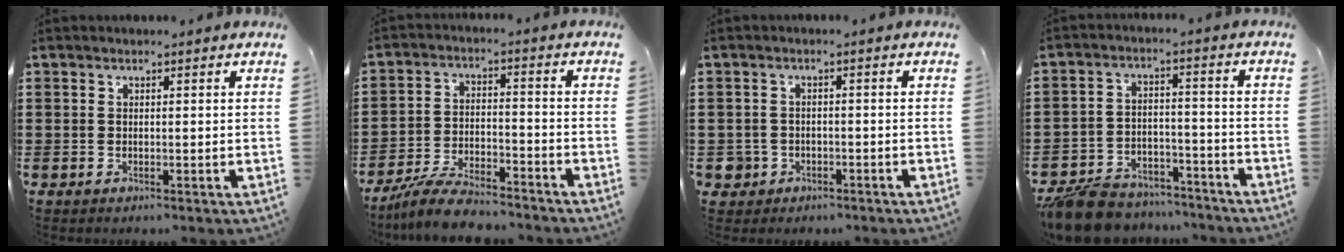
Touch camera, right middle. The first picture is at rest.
{"total": 7.3, "force": [-6.8, 1.0, 2.6], "torque": [-0.049, 0.011, -0.129]}
{"total": 2.2, "force": [-1.4, 1.7, 0.2], "torque": [-0.018, -0.002, -0.034]}
{"total": 8.4, "force": [-7.9, 2.2, 1.7], "torque": [-0.039, 0.024, -0.156]}